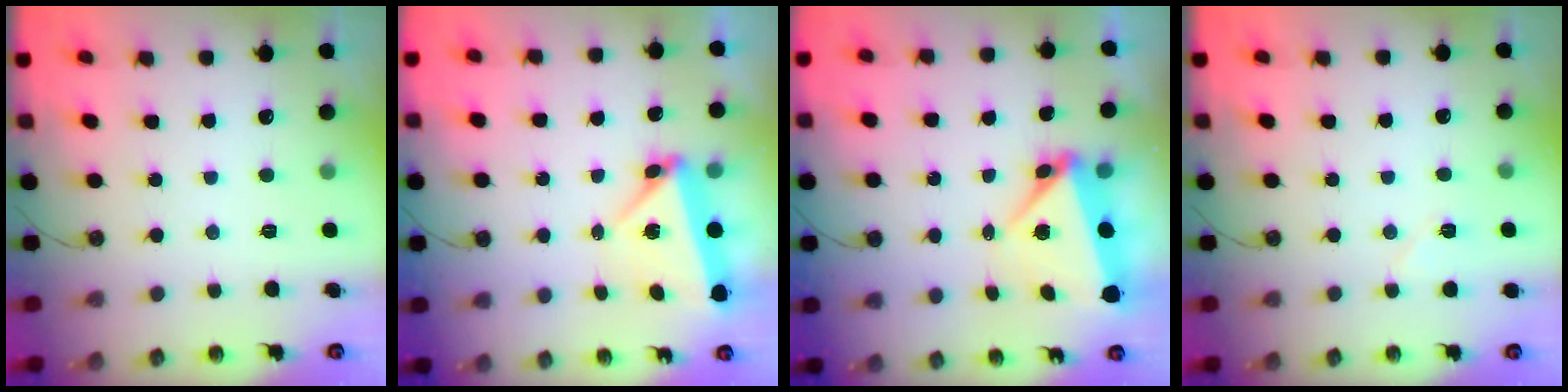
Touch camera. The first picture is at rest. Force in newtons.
{"total": 5.5, "press": 5.5, "slide": 0.4}
{"total": 6.1, "press": 6.1, "slide": 0.1}
{"total": 5.7, "press": 5.1, "slide": 2.4}